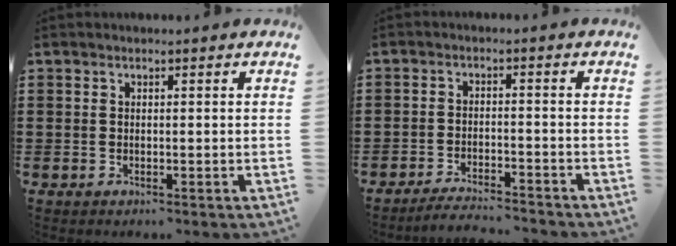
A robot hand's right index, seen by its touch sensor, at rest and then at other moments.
{"total": 3.4, "force": [-3.3, -0.1, 0.5], "torque": [-0.011, 0.001, -0.069]}